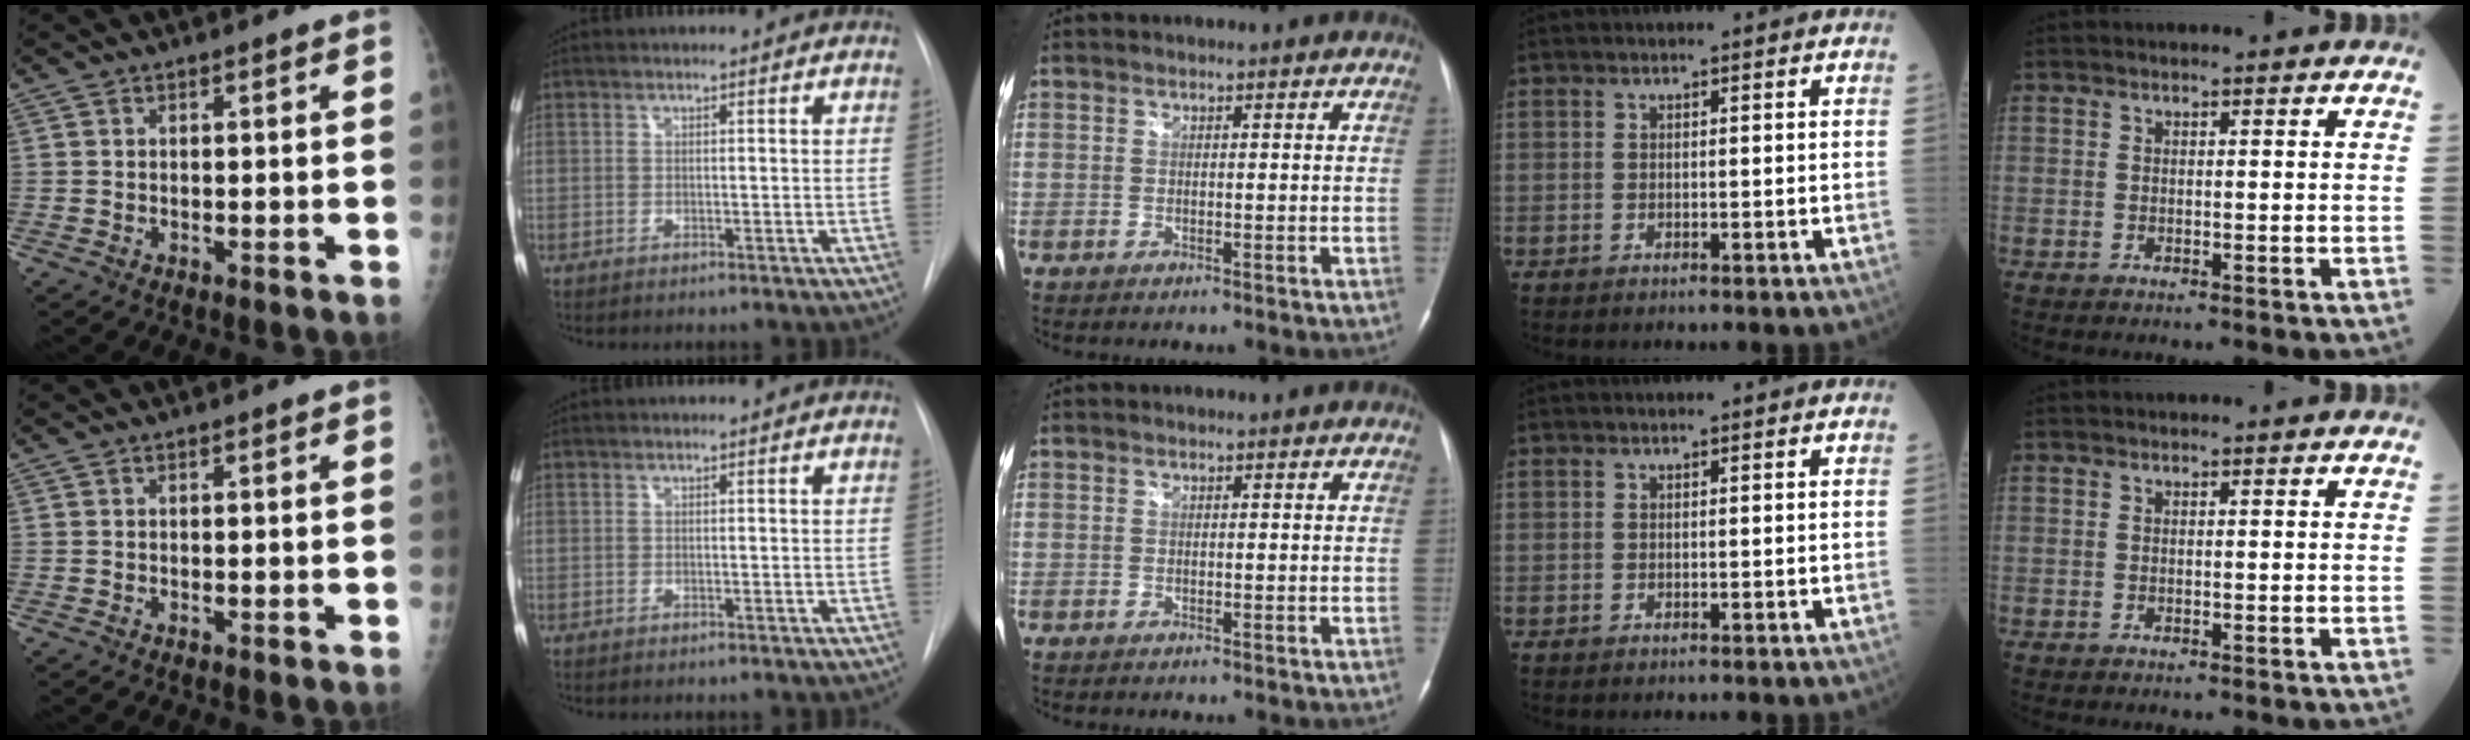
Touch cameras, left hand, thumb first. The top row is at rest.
{}